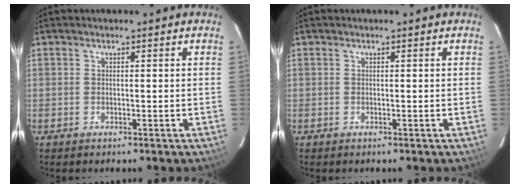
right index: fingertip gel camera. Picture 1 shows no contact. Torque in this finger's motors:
{"motor_torque": [0.00, 0.00, 0.00, 0.00]}